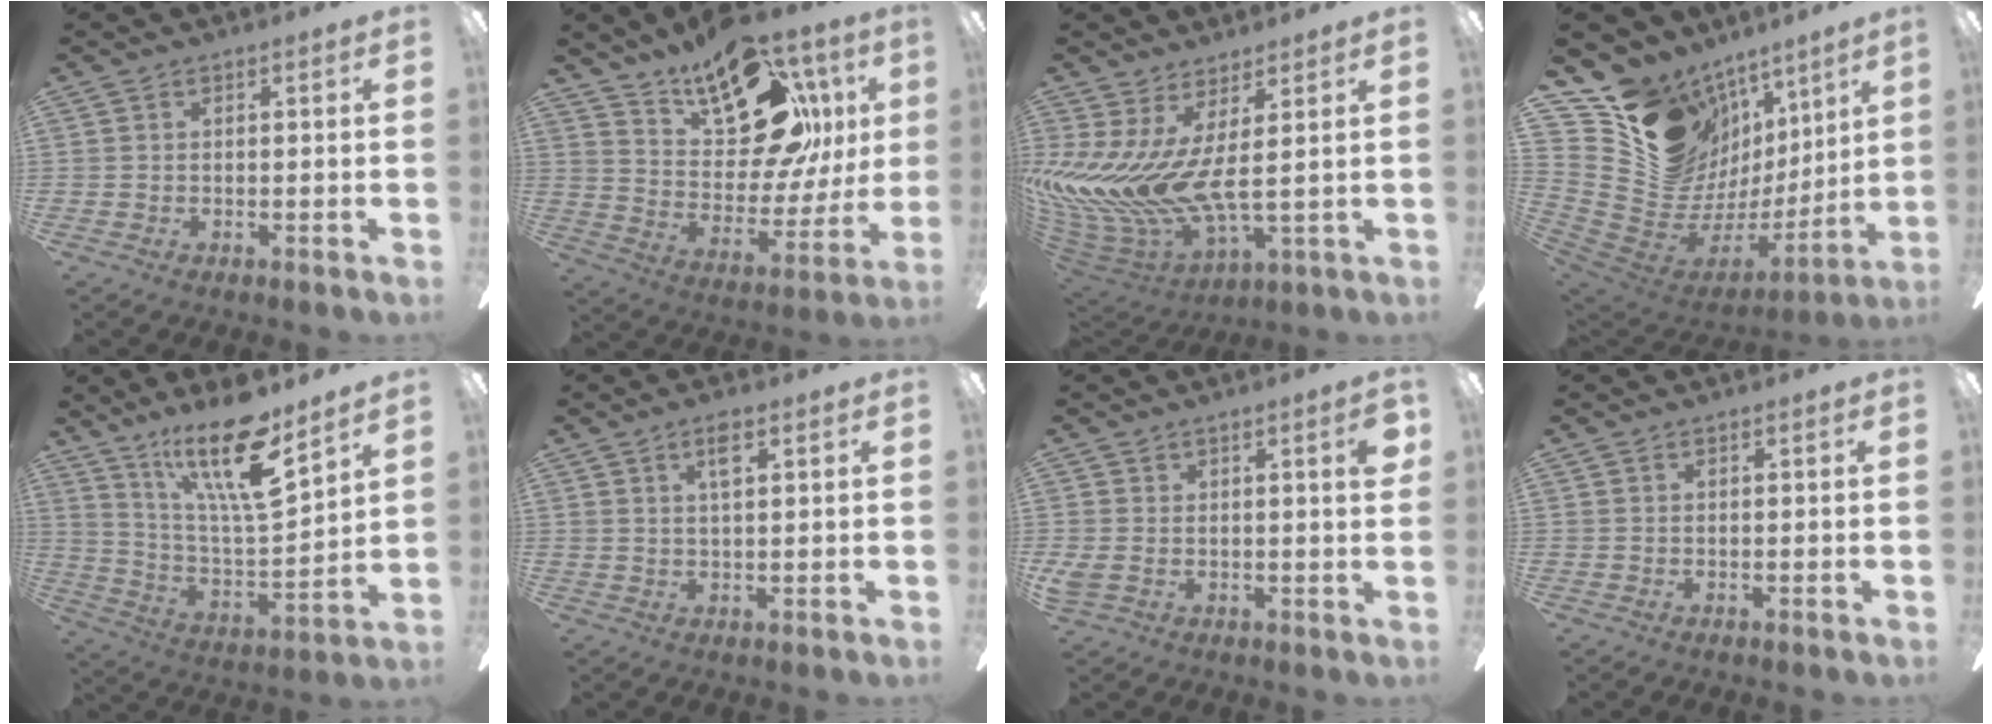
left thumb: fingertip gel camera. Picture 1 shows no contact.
{"total": 23.1, "force": [13.0, 12.0, 14.8], "torque": [-0.225, -0.067, 0.230]}
{"total": 11.5, "force": [3.0, 4.6, 10.1], "torque": [-0.252, -0.067, 0.049]}
{"total": 16.2, "force": [9.9, 12.0, 4.4], "torque": [-0.091, -0.083, 0.209]}
{"total": 20.0, "force": [13.6, 5.0, 13.7], "torque": [-0.248, -0.078, 0.227]}
{"total": 3.9, "force": [2.0, 1.0, 3.1], "torque": [-0.061, 0.002, 0.031]}
{"total": 5.6, "force": [1.4, 1.8, 5.1], "torque": [-0.077, -0.002, 0.024]}
{"total": 0.0}